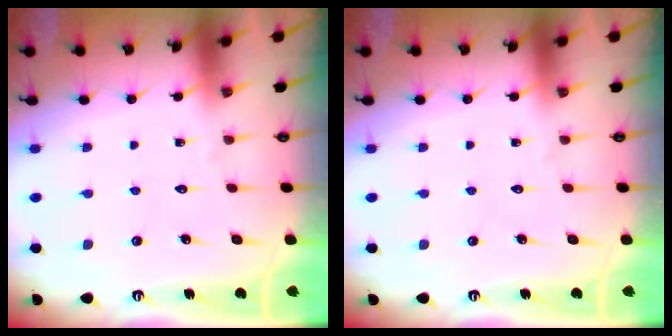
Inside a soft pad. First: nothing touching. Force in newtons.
{"total": 0.0}